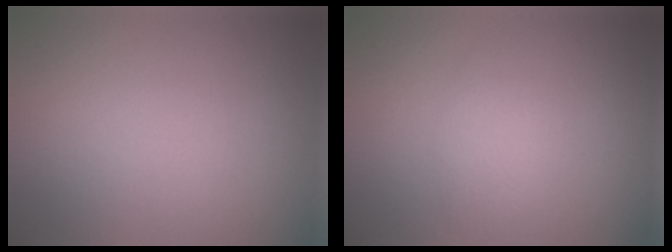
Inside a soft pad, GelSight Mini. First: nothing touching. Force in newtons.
{"total": 1.5, "press": 1.5, "slide": 0.0}